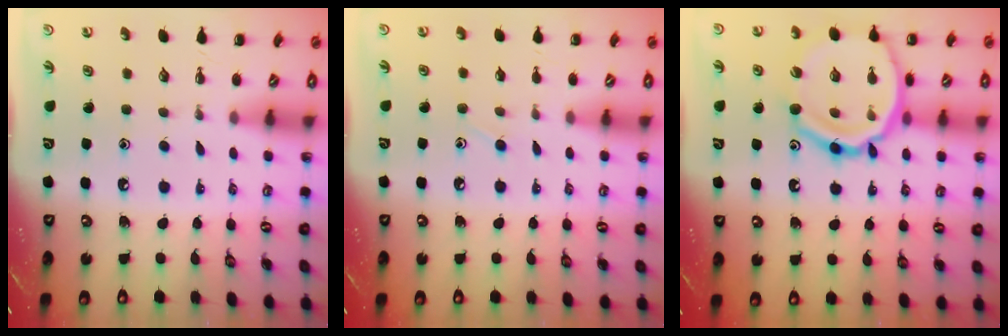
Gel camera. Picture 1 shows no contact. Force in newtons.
{"total": 5.4, "press": 5.0, "slide": 1.9}
{"total": 20.2, "press": 20.0, "slide": 2.7}